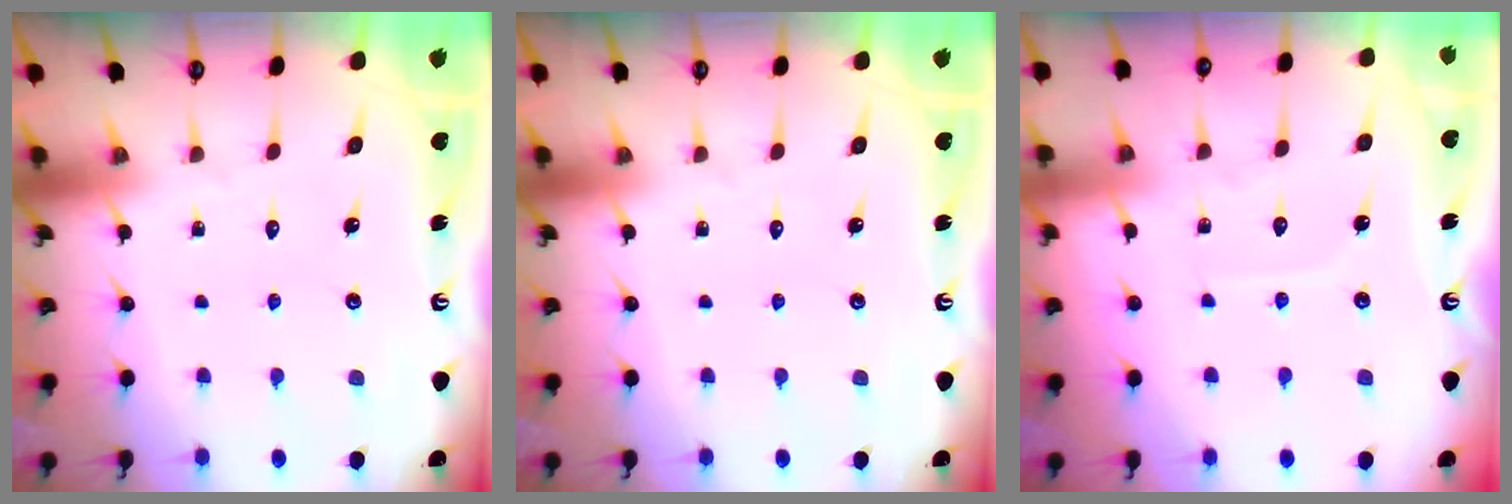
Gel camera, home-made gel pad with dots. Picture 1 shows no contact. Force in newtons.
{"total": 0.0}
{"total": 4.4, "press": 4.3, "slide": 0.3}